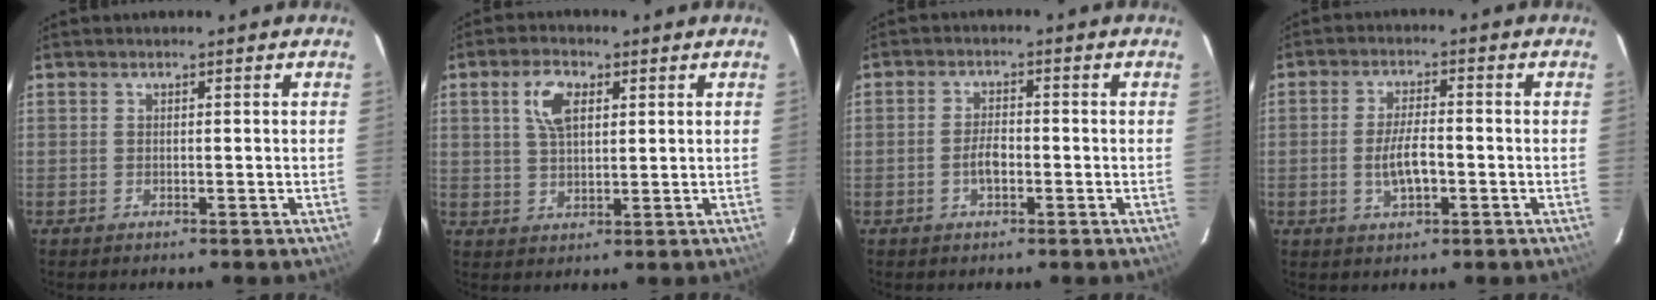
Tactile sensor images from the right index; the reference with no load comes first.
{"total": 6.2, "force": [2.3, 3.2, 4.8], "torque": [-0.091, 0.012, 0.045]}
{"total": 3.3, "force": [-1.1, 1.5, 2.7], "torque": [-0.055, 0.004, -0.019]}
{"total": 5.7, "force": [-1.5, 1.8, 5.2], "torque": [-0.100, -0.001, -0.023]}